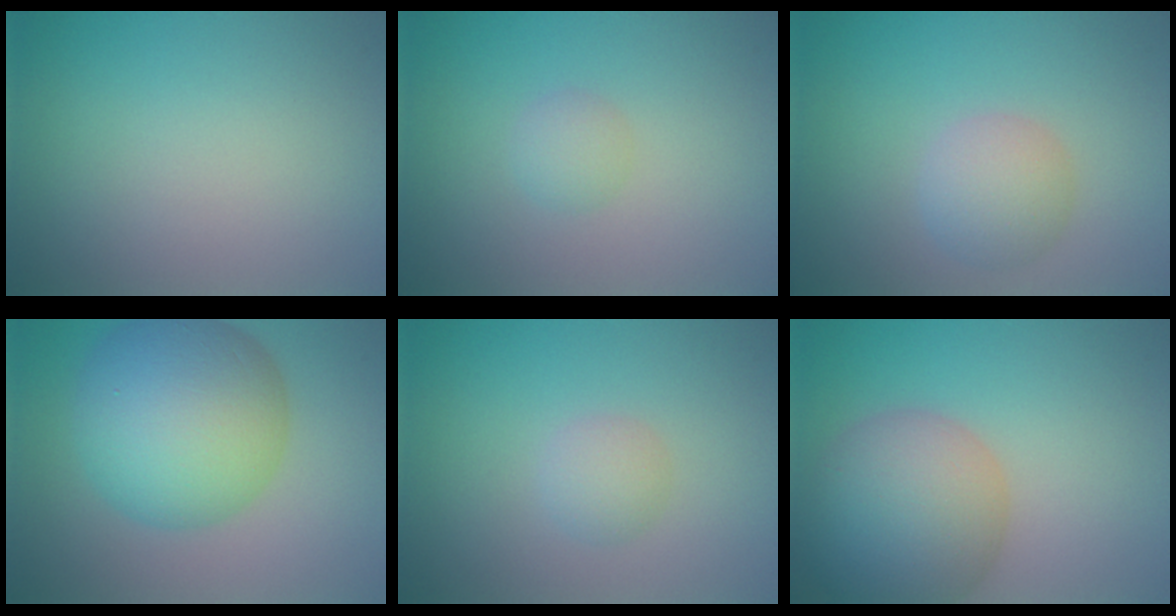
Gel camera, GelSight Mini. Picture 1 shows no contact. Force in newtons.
{"total": 1.3, "press": 1.3, "slide": 0.1}
{"total": 3.1, "press": 3.1, "slide": 0.1}
{"total": 10.9, "press": 10.9, "slide": 0.2}
{"total": 1.7, "press": 1.7, "slide": 0.1}
{"total": 8.7, "press": 8.6, "slide": 0.4}